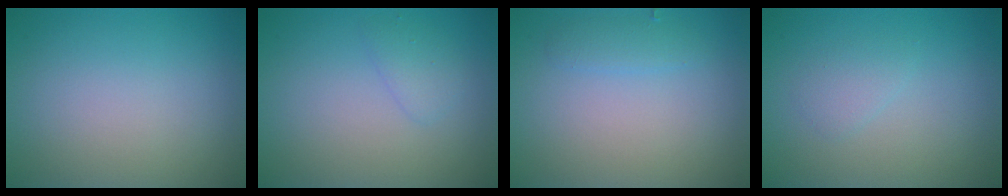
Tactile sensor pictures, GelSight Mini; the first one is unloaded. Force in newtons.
{"total": 1.3, "press": 1.3, "slide": 0.0}
{"total": 1.3, "press": 1.3, "slide": 0.1}
{"total": 1.1, "press": 1.1, "slide": 0.1}